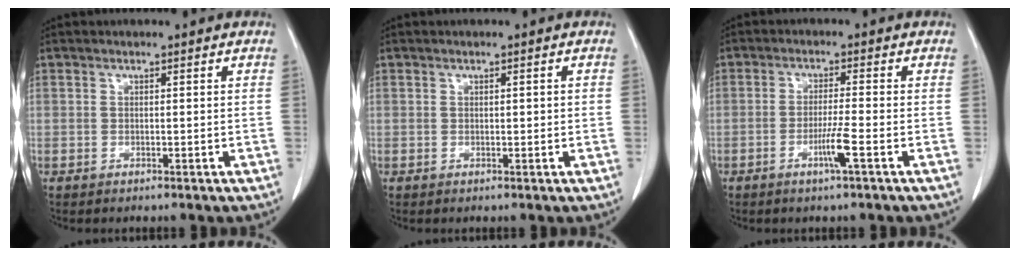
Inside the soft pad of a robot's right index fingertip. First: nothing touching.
{"total": 0.9, "force": [0.1, 0.2, 0.9], "torque": [-0.012, 0.002, 0.002]}
{"total": 4.0, "force": [-1.8, -0.6, 3.5], "torque": [-0.068, -0.008, -0.036]}